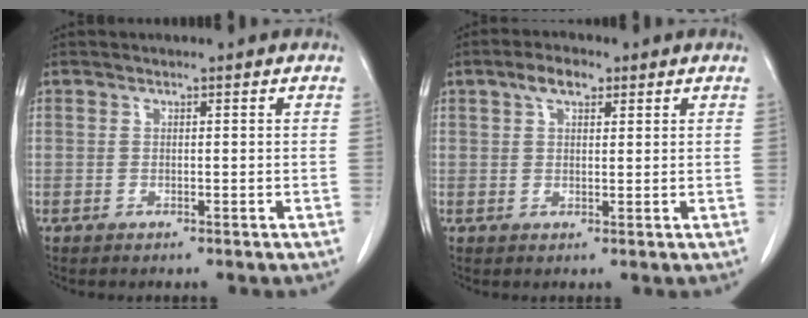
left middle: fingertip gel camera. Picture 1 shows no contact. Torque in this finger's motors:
{"motor_torque": [0.62, -0.12, -0.02, 0.01]}